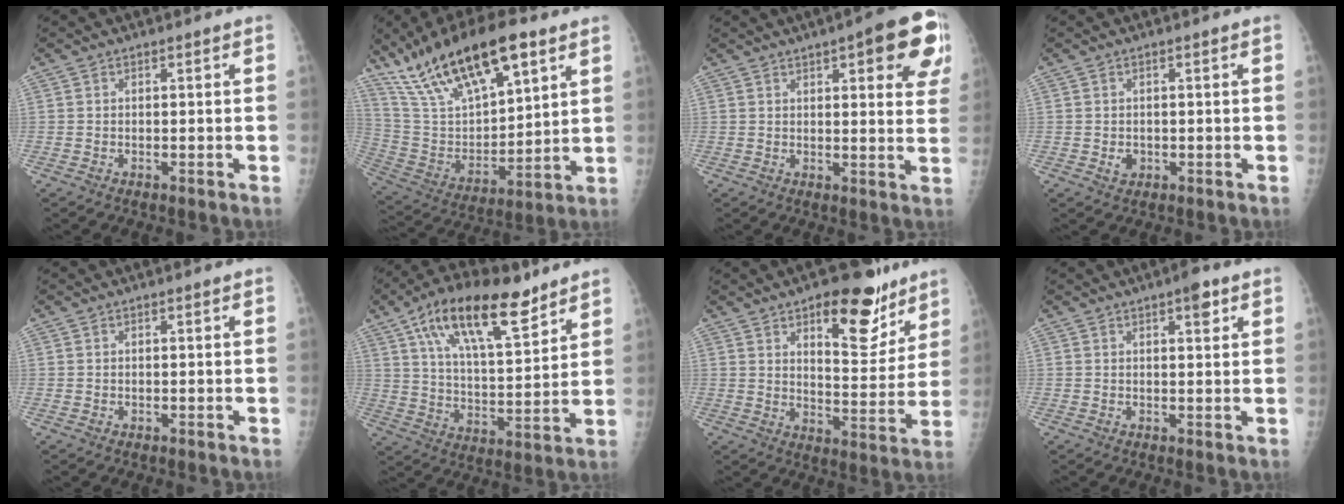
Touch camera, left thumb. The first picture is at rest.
{"total": 23.7, "force": [15.1, 8.9, 16.0], "torque": [-0.262, -0.042, 0.283]}
{"total": 13.7, "force": [6.4, 4.1, 11.4], "torque": [-0.102, -0.019, 0.071]}
{"total": 1.9, "force": [-0.3, 1.5, 1.0], "torque": [-0.008, 0.001, 0.002]}
{"total": 0.0}
{"total": 19.7, "force": [11.4, 7.6, 14.1], "torque": [-0.217, -0.035, 0.200]}
{"total": 19.0, "force": [11.5, 8.0, 12.8], "torque": [-0.120, -0.075, 0.171]}
{"total": 3.4, "force": [1.9, 1.1, 2.6], "torque": [-0.029, -0.006, 0.023]}